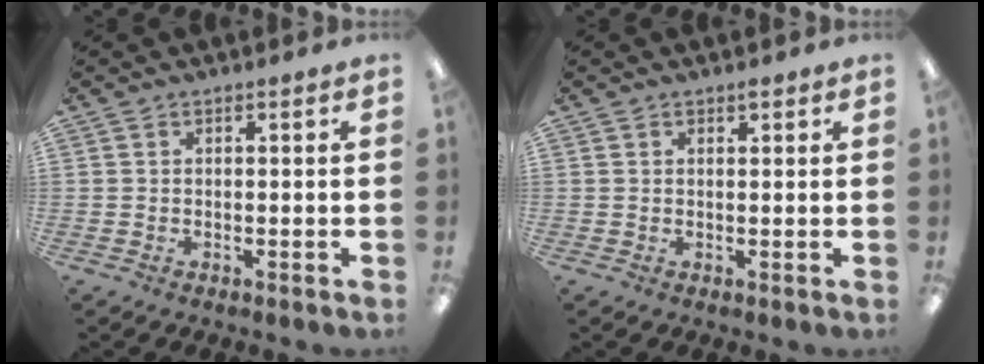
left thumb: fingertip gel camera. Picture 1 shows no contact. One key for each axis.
{"total": 1.3, "fx": 0.9, "fy": 0.6, "fz": 0.6, "tx": -0.004, "ty": -0.002, "tz": 0.015}